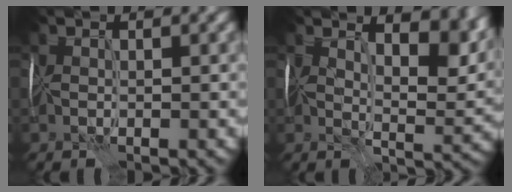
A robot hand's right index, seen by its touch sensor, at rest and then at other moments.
{"total": 9.3, "force": [5.4, 3.7, 6.7], "torque": [-0.094, 0.005, 0.075]}